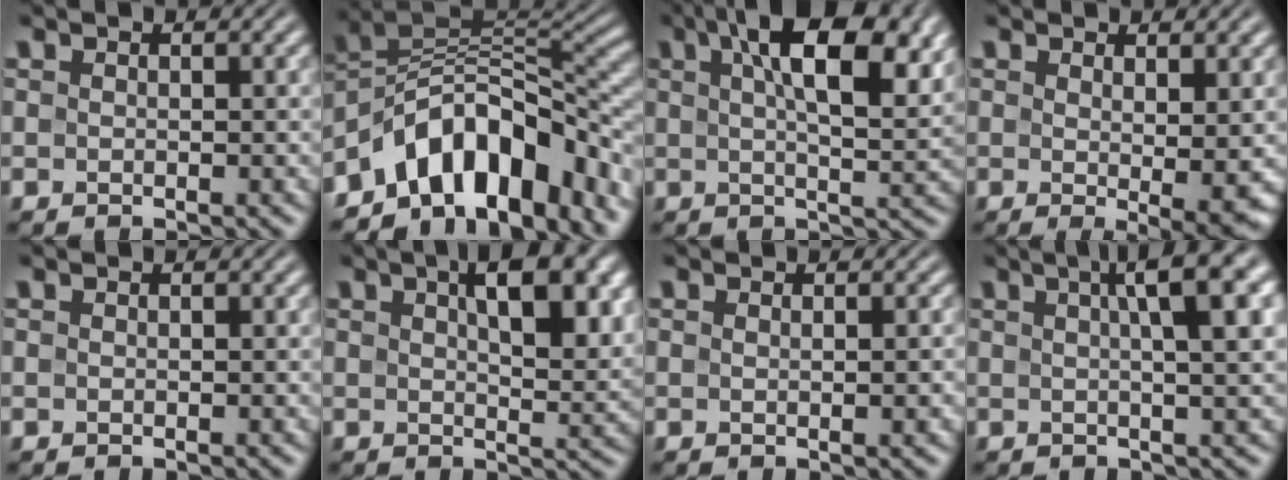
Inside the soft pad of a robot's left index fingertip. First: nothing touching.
{"total": 11.0, "force": [-6.4, 5.7, 6.9], "torque": [-0.102, 0.018, -0.130]}
{"total": 10.2, "force": [4.2, 3.6, 8.6], "torque": [-0.115, 0.014, 0.053]}
{"total": 3.7, "force": [0.4, 0.5, 3.6], "torque": [-0.050, -0.013, 0.009]}
{"total": 0.0}
{"total": 7.5, "force": [3.0, 2.8, 6.3], "torque": [-0.089, 0.008, 0.042]}
{"total": 1.3, "force": [0.0, 0.2, 1.3], "torque": [-0.015, 0.003, -0.002]}
{"total": 8.1, "force": [2.7, 2.0, 7.4], "torque": [-0.073, 0.022, 0.031]}